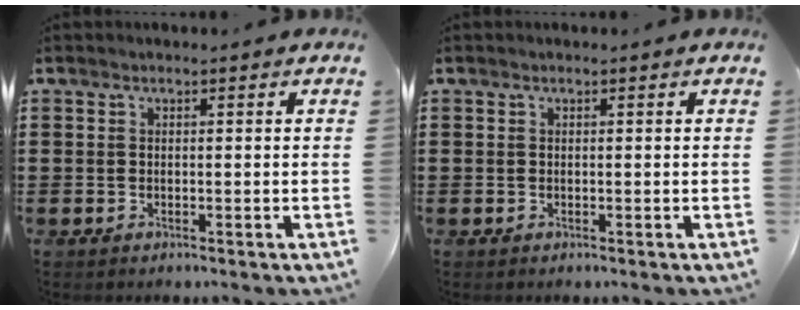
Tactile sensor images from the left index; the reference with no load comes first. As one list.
[{"total": 0.0}]